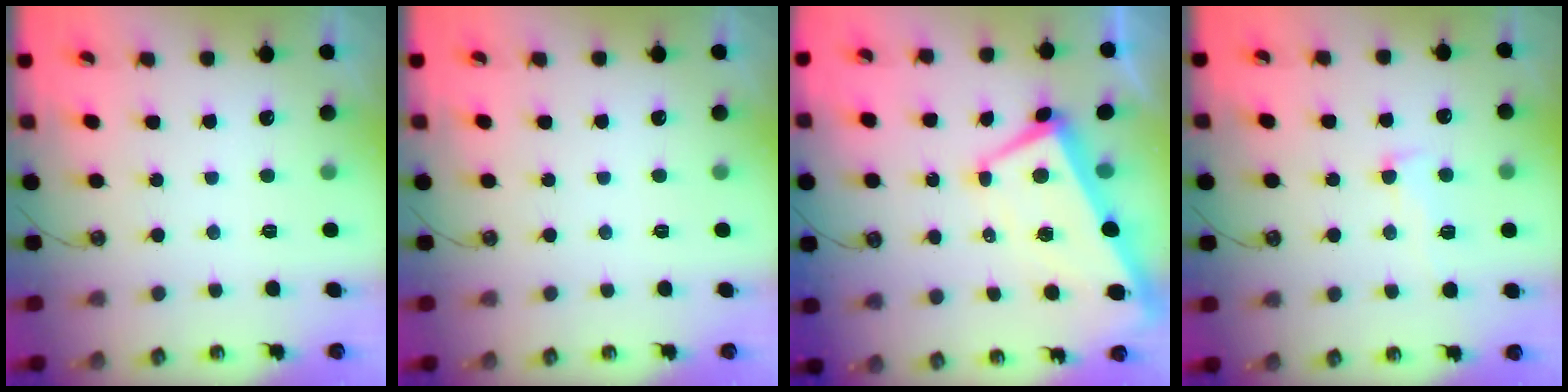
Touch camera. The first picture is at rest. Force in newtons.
{"total": 0.0}
{"total": 2.6, "press": 2.3, "slide": 1.1}
{"total": 3.4, "press": 3.2, "slide": 1.1}